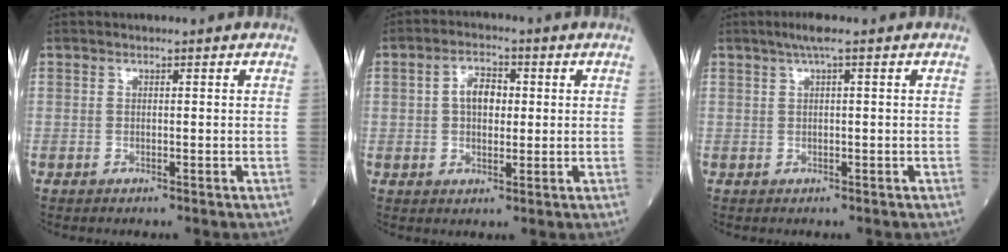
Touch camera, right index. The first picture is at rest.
{"total": 5.6, "force": [0.8, 3.3, 4.4], "torque": [-0.094, 0.016, 0.015]}
{"total": 2.9, "force": [1.5, 0.6, 2.5], "torque": [-0.055, 0.017, 0.029]}